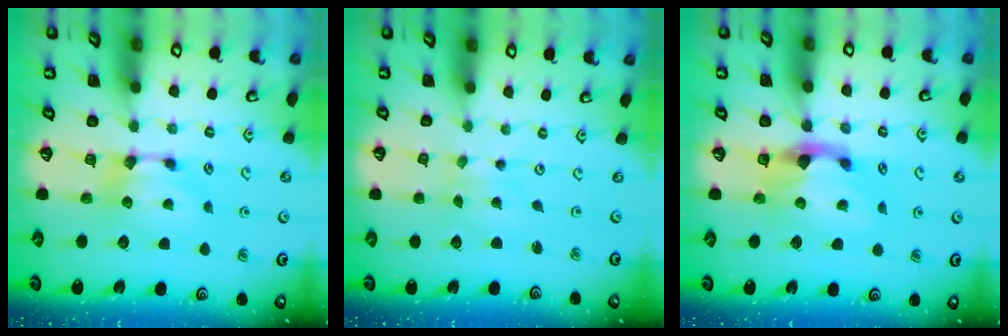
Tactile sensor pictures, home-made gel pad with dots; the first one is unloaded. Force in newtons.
{"total": 4.6, "press": 4.6, "slide": 0.2}
{"total": 3.0, "press": 2.6, "slide": 1.3}